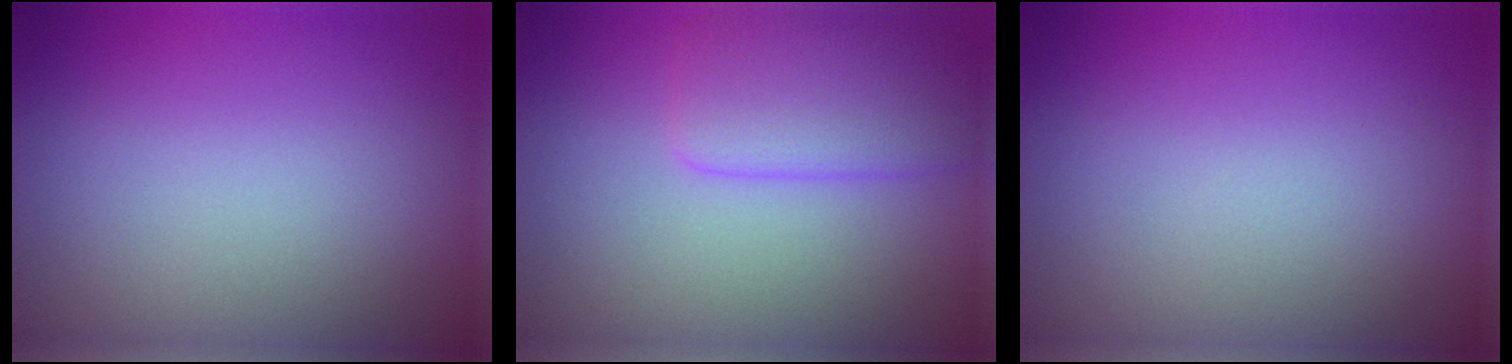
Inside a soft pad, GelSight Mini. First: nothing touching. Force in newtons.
{"total": 3.8, "press": 3.8, "slide": 0.1}
{"total": 0.0}